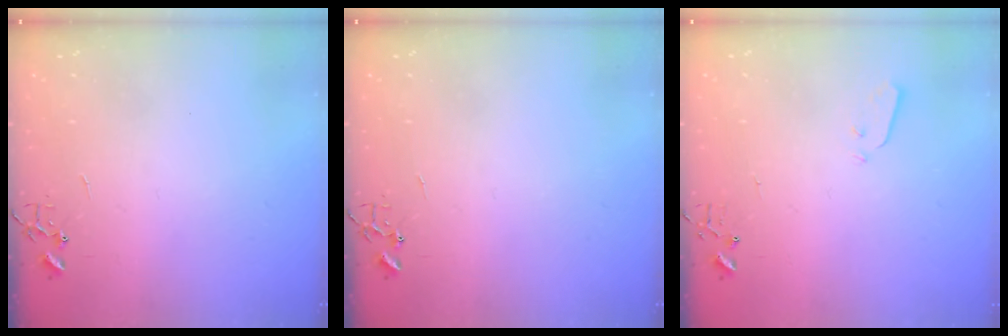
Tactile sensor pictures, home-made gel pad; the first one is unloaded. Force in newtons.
{"total": 0.0}
{"total": 3.0, "press": 2.9, "slide": 0.3}